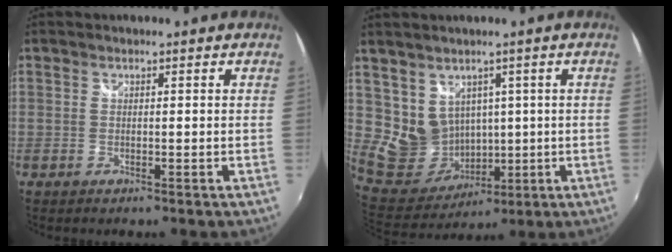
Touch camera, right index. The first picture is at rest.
{"total": 9.6, "force": [3.0, 8.6, 3.0], "torque": [-0.071, 0.001, 0.084]}